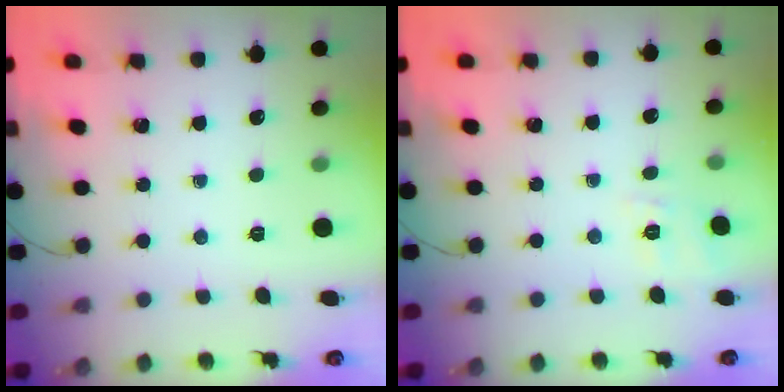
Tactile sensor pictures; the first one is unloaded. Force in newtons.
{"total": 2.2, "press": 0.8, "slide": 2.0}